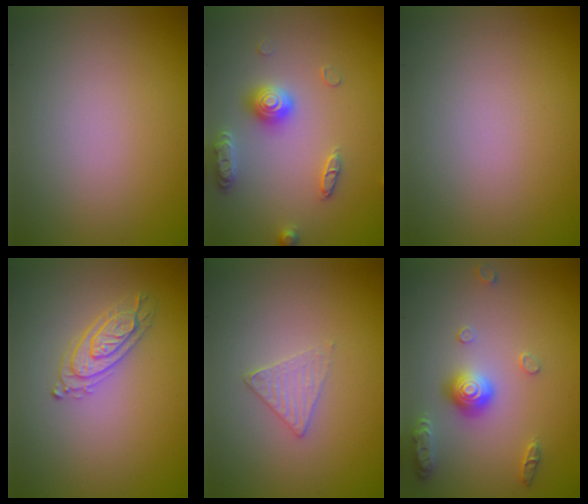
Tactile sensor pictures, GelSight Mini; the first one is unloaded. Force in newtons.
{"total": 3.0, "press": 3.0, "slide": 0.4}
{"total": 0.0}
{"total": 2.4, "press": 2.4, "slide": 0.3}
{"total": 1.6, "press": 1.6, "slide": 0.2}
{"total": 2.9, "press": 2.9, "slide": 0.2}